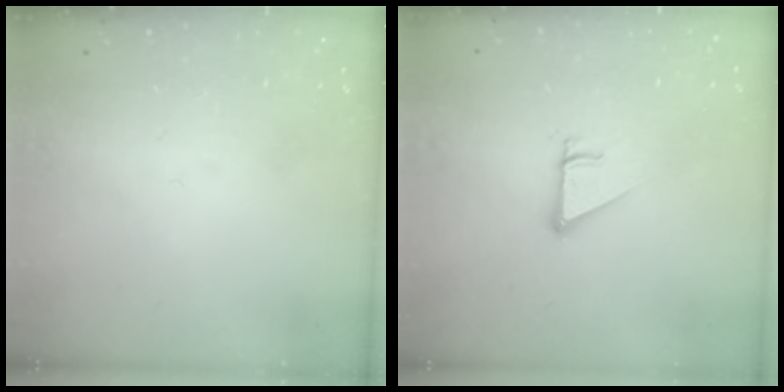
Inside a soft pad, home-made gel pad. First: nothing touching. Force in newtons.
{"total": 2.5, "press": 2.5, "slide": 0.2}